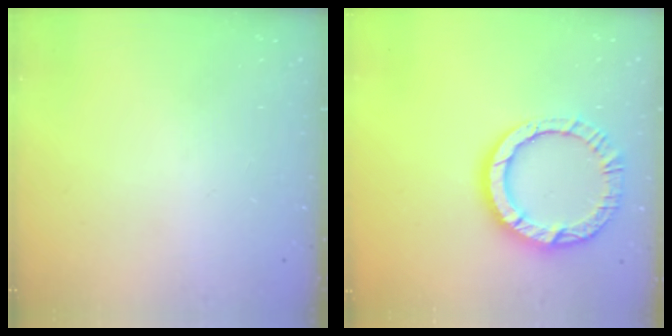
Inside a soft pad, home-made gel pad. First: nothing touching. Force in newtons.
{"total": 12.7, "press": 12.6, "slide": 1.2}